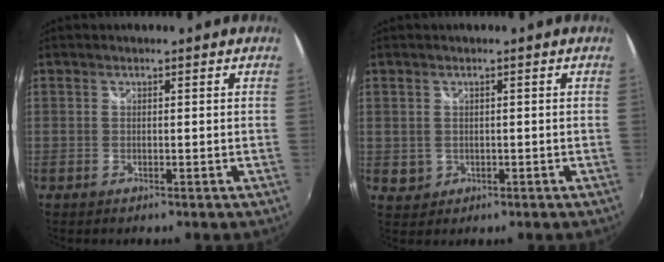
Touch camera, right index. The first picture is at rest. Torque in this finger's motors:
{"motor_torque": [-0.26, 0.21, -0.54, -0.14]}